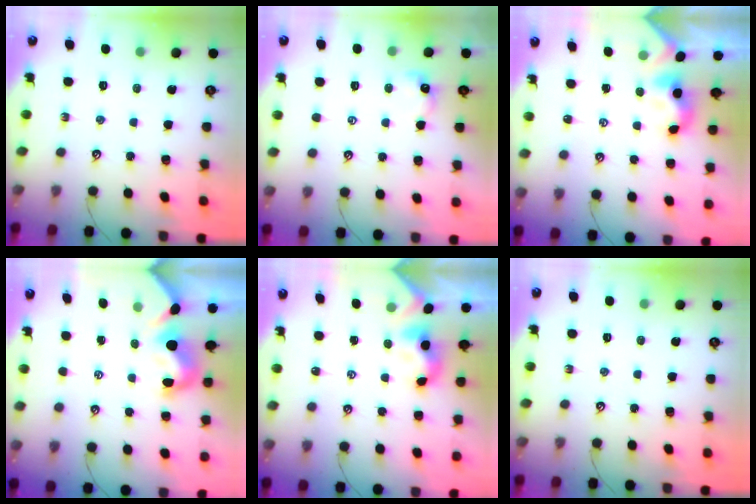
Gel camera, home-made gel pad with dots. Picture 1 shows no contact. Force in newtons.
{"total": 0.9, "press": 0.9, "slide": 0.2}
{"total": 2.4, "press": 2.4, "slide": 0.2}
{"total": 1.5, "press": 1.2, "slide": 0.9}
{"total": 2.4, "press": 2.4, "slide": 0.2}
{"total": 0.0}